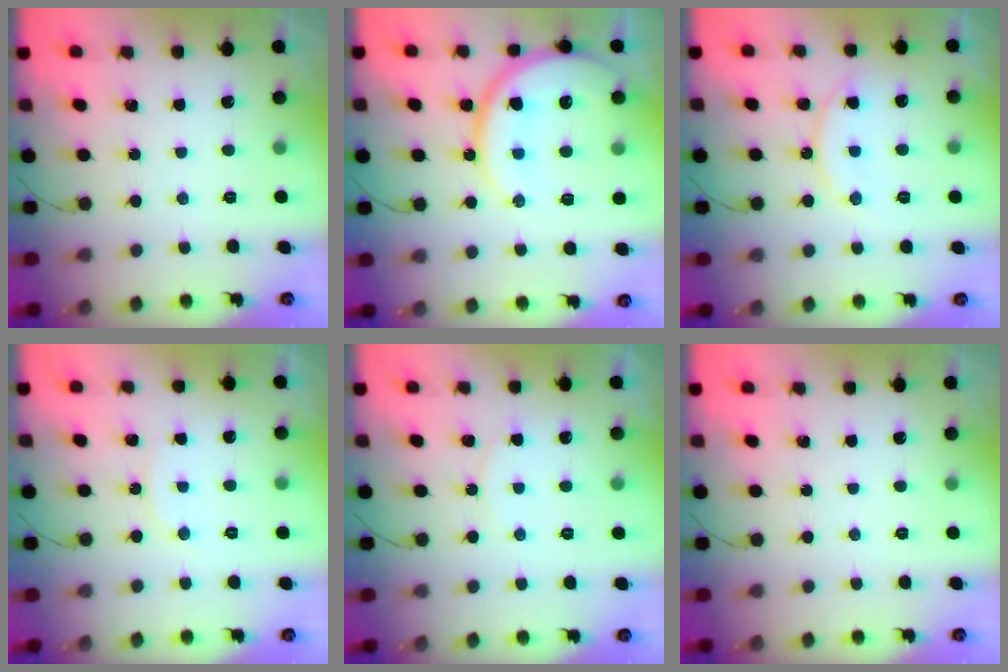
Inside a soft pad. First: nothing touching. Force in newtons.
{"total": 18.1, "press": 18.0, "slide": 2.0}
{"total": 11.4, "press": 11.4, "slide": 0.8}
{"total": 5.9, "press": 5.9, "slide": 0.7}
{"total": 3.5, "press": 3.4, "slide": 0.5}
{"total": 0.0}